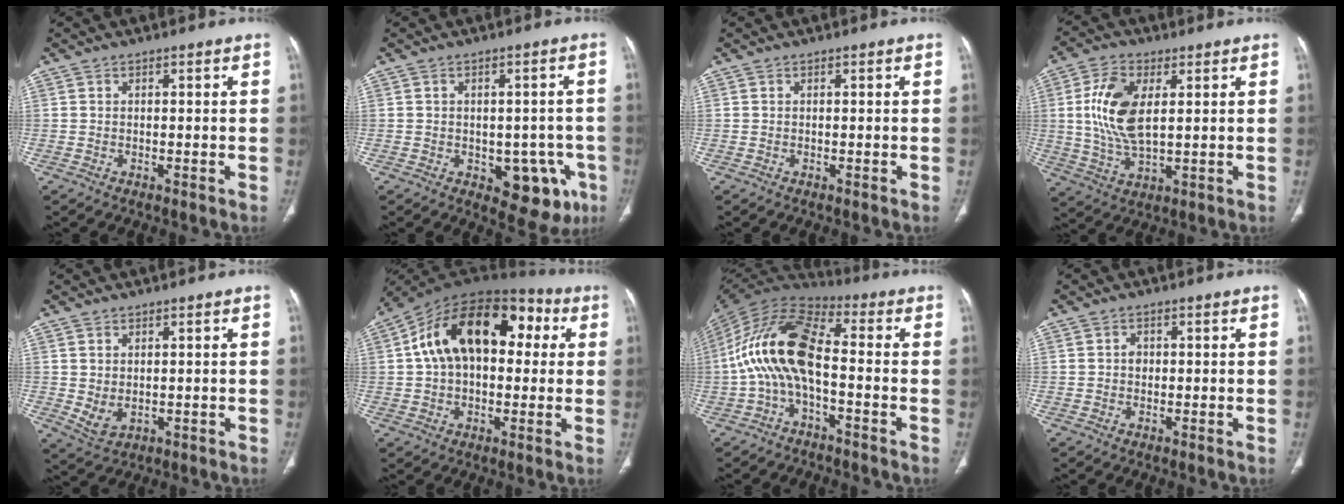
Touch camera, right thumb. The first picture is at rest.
{"total": 10.6, "force": [-3.8, 6.3, 7.6], "torque": [-0.051, 0.011, -0.036]}
{"total": 0.0}
{"total": 11.7, "force": [2.3, 5.7, 9.9], "torque": [-0.205, -0.008, 0.048]}
{"total": 3.6, "force": [0.4, 2.5, 2.6], "torque": [-0.047, -0.007, 0.022]}
{"total": 21.6, "force": [4.4, 13.2, 16.5], "torque": [-0.247, 0.047, 0.060]}
{"total": 15.3, "force": [-2.1, 7.1, 13.3], "torque": [-0.260, 0.052, -0.052]}
{"total": 1.4, "force": [0.2, 1.1, 0.8], "torque": [-0.008, 0.003, 0.002]}